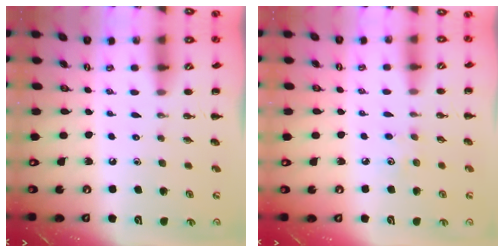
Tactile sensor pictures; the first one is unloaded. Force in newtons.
{"total": 3.9, "press": 3.8, "slide": 0.8}